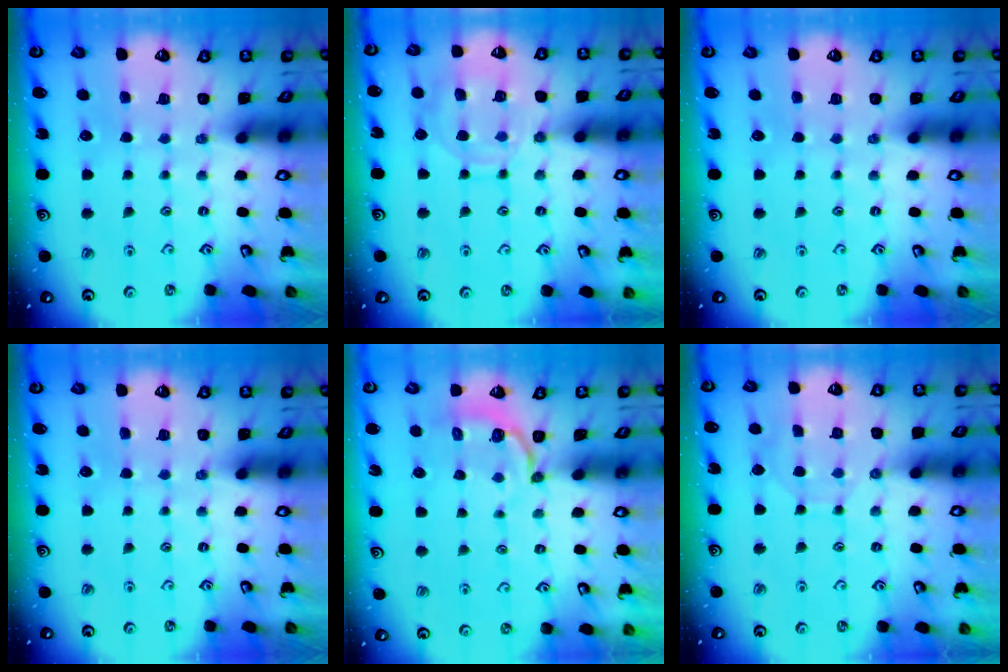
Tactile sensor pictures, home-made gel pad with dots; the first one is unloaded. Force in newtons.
{"total": 11.5, "press": 11.4, "slide": 1.2}
{"total": 0.0}
{"total": 0.0}
{"total": 3.1, "press": 2.1, "slide": 2.3}
{"total": 3.0, "press": 2.9, "slide": 0.4}